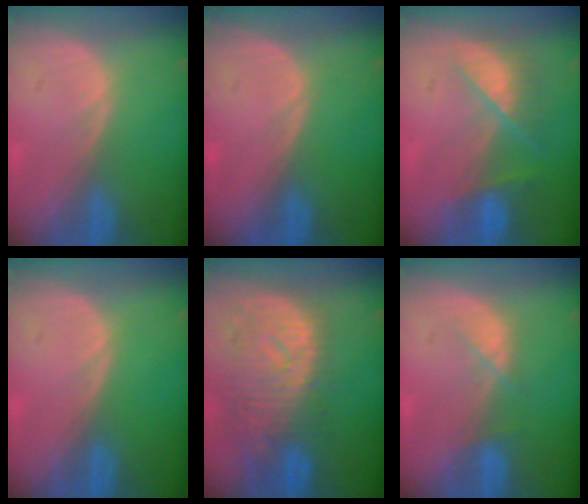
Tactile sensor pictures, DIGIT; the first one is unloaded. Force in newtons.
{"total": 0.0}
{"total": 7.2, "press": 6.5, "slide": 3.2}
{"total": 0.0}
{"total": 11.0, "press": 9.8, "slide": 5.1}
{"total": 2.4, "press": 2.3, "slide": 0.5}